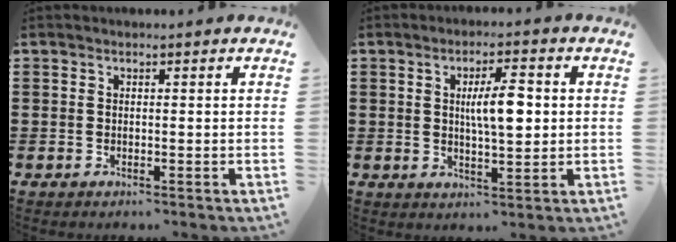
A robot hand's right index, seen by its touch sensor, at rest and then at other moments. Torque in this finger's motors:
{"motor_torque": [0.89, -0.09, 0.26, 0.14]}